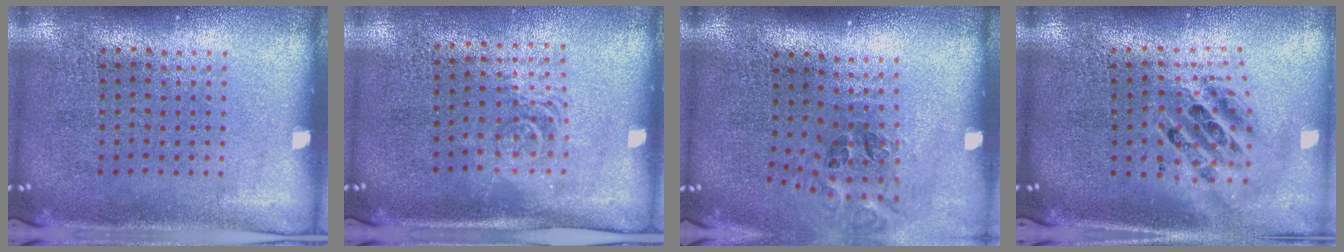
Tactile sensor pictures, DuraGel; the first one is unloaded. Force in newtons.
{"total": 1.5, "press": 1.2, "slide": 0.9}
{"total": 1.2, "press": 0.9, "slide": 0.7}
{"total": 2.0, "press": 1.5, "slide": 1.3}